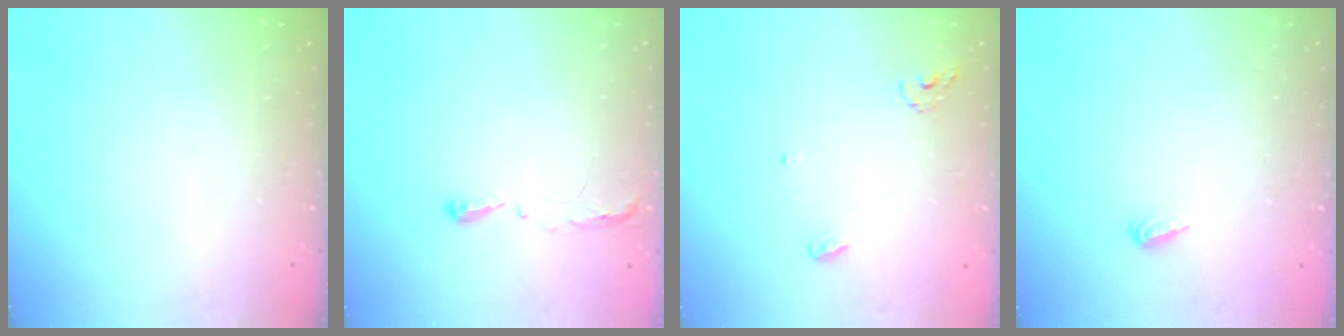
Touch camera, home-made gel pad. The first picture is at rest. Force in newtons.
{"total": 4.1, "press": 4.0, "slide": 0.6}
{"total": 5.1, "press": 5.1, "slide": 0.4}
{"total": 4.1, "press": 4.1, "slide": 0.5}